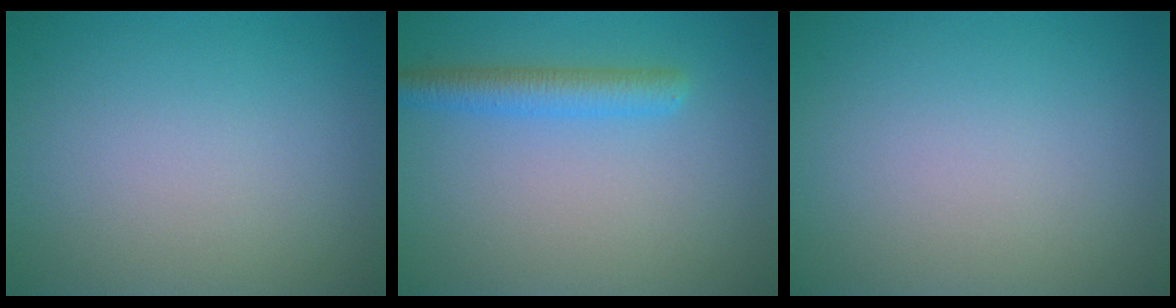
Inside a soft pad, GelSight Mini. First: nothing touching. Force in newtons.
{"total": 2.9, "press": 2.9, "slide": 0.2}
{"total": 0.0}